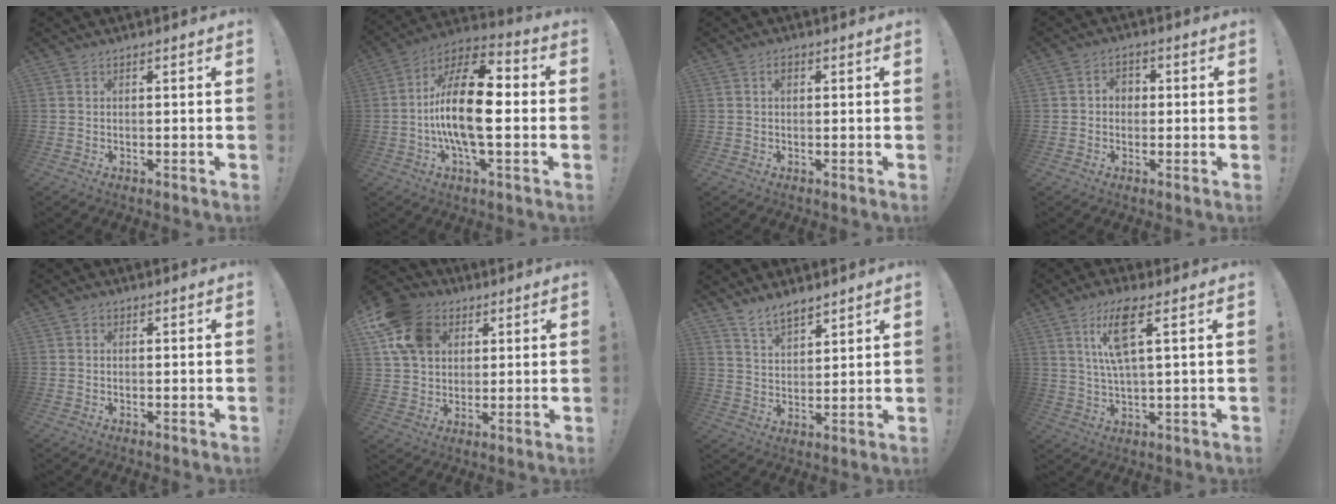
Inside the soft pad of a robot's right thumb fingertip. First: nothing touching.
{"total": 19.7, "force": [-1.3, 7.8, 18.0], "torque": [-0.338, 0.007, -0.030]}
{"total": 1.3, "force": [0.4, 0.9, 0.8], "torque": [-0.009, 0.003, 0.005]}
{"total": 3.1, "force": [-0.5, 2.7, 1.5], "torque": [-0.022, 0.003, -0.011]}
{"total": 0.8, "force": [0.1, 0.7, 0.3], "torque": [-0.007, 0.003, 0.002]}
{"total": 14.9, "force": [6.0, 11.5, 7.3], "torque": [-0.109, -0.017, 0.122]}
{"total": 7.4, "force": [6.4, 2.7, 2.4], "torque": [-0.053, -0.037, 0.124]}
{"total": 10.7, "force": [4.2, 2.8, 9.4], "torque": [-0.170, 0.001, 0.075]}